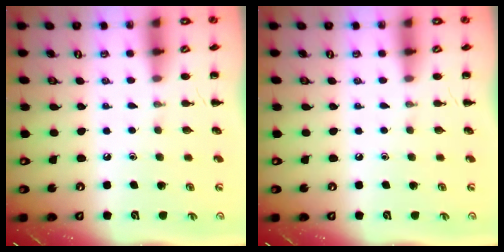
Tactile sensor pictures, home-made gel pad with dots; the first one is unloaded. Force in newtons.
{"total": 0.0}